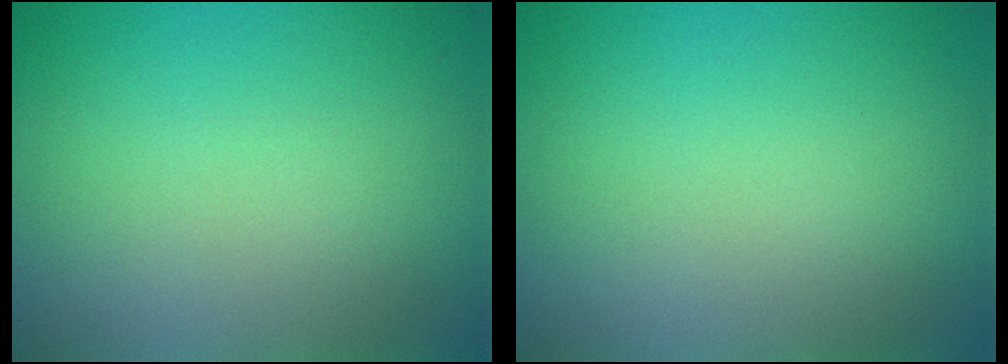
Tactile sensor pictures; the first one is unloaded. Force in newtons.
{"total": 0.0}